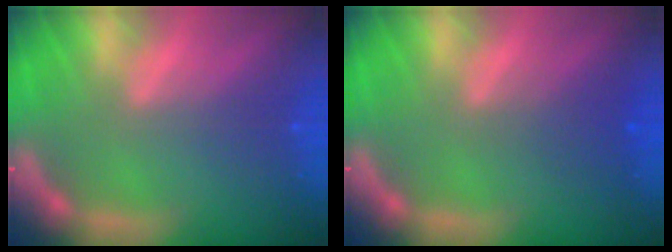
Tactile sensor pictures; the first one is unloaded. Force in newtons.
{"total": 2.0}